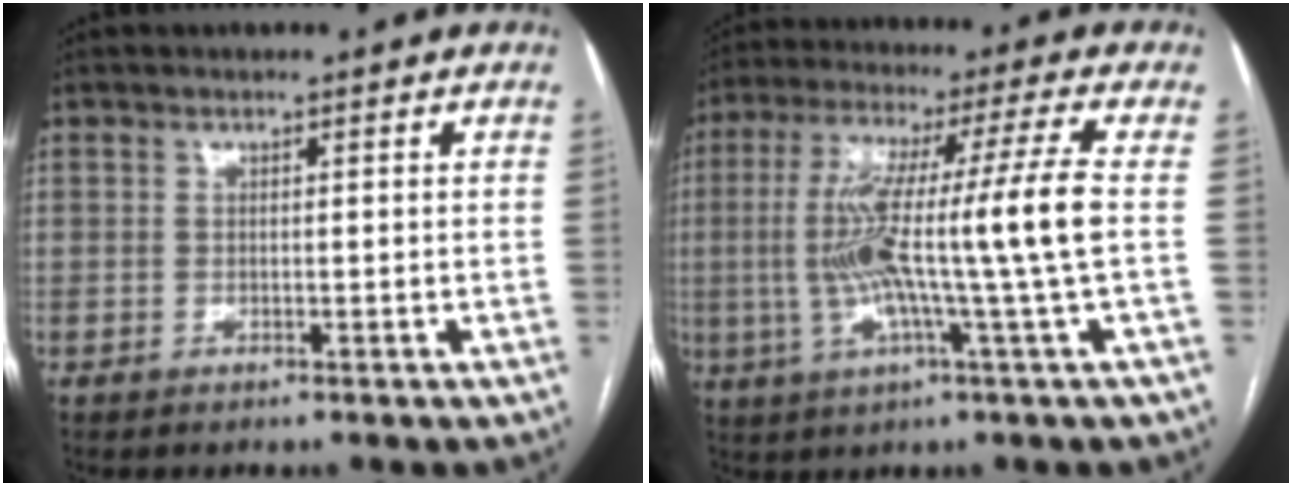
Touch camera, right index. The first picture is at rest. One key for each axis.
{"total": 14.8, "fx": -0.9, "fy": -1.6, "fz": 14.7, "tx": -0.277, "ty": 0.011, "tz": -0.022}